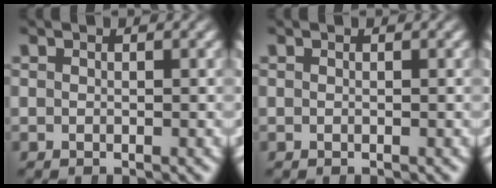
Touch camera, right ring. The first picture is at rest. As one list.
[{"total": 0.0}]